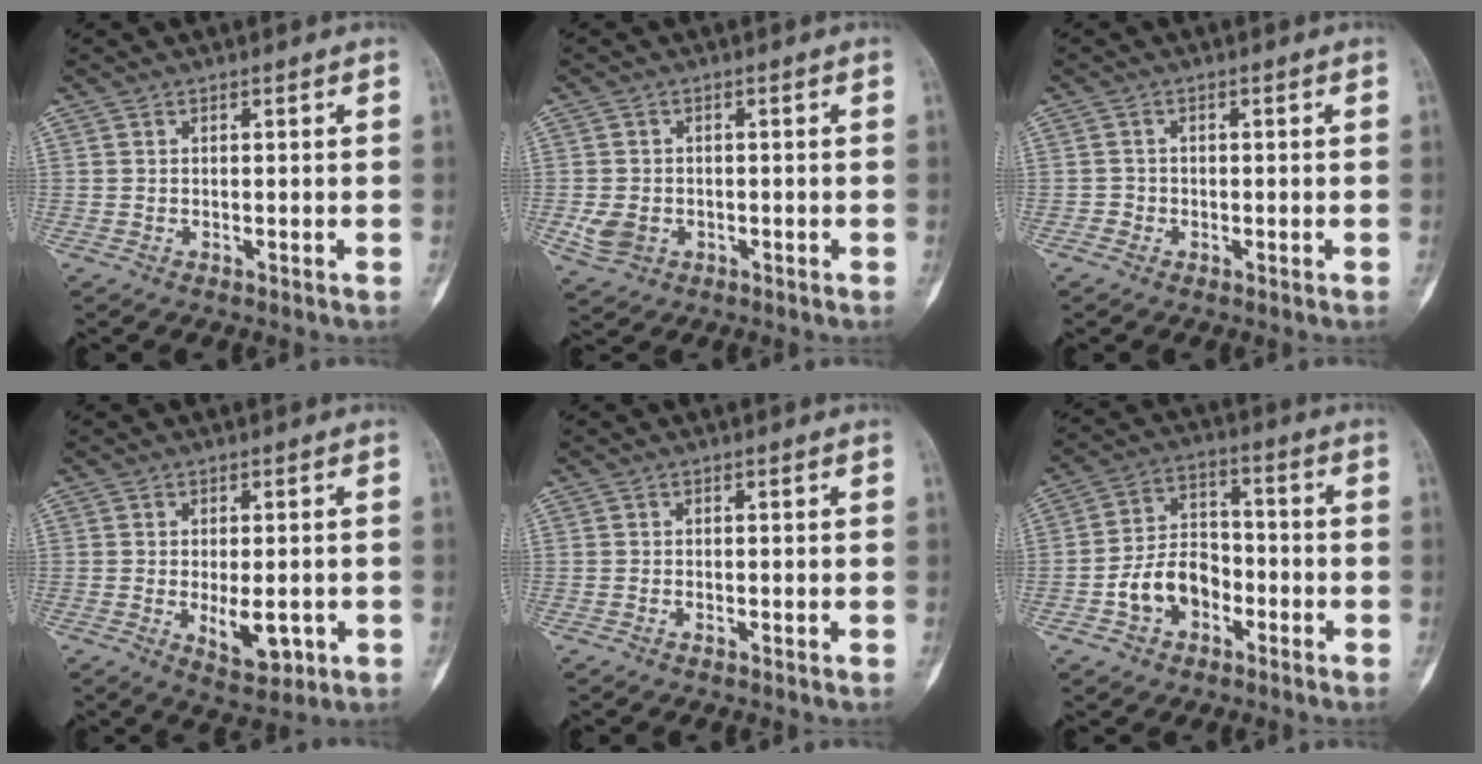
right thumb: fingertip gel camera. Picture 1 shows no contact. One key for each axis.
{"total": 4.2, "fx": -1.1, "fy": 3.4, "fz": 2.3, "tx": -0.040, "ty": 0.002, "tz": -0.014}
{"total": 1.2, "fx": -0.6, "fy": 1.0, "fz": -0.2, "tx": 0.017, "ty": 0.007, "tz": -0.020}
{"total": 7.0, "fx": -1.6, "fy": 3.2, "fz": 6.0, "tx": -0.075, "ty": -0.010, "tz": -0.014}
{"total": 0.0}
{"total": 9.8, "fx": -3.7, "fy": 7.0, "fz": 5.8, "tx": -0.083, "ty": 0.044, "tz": -0.070}